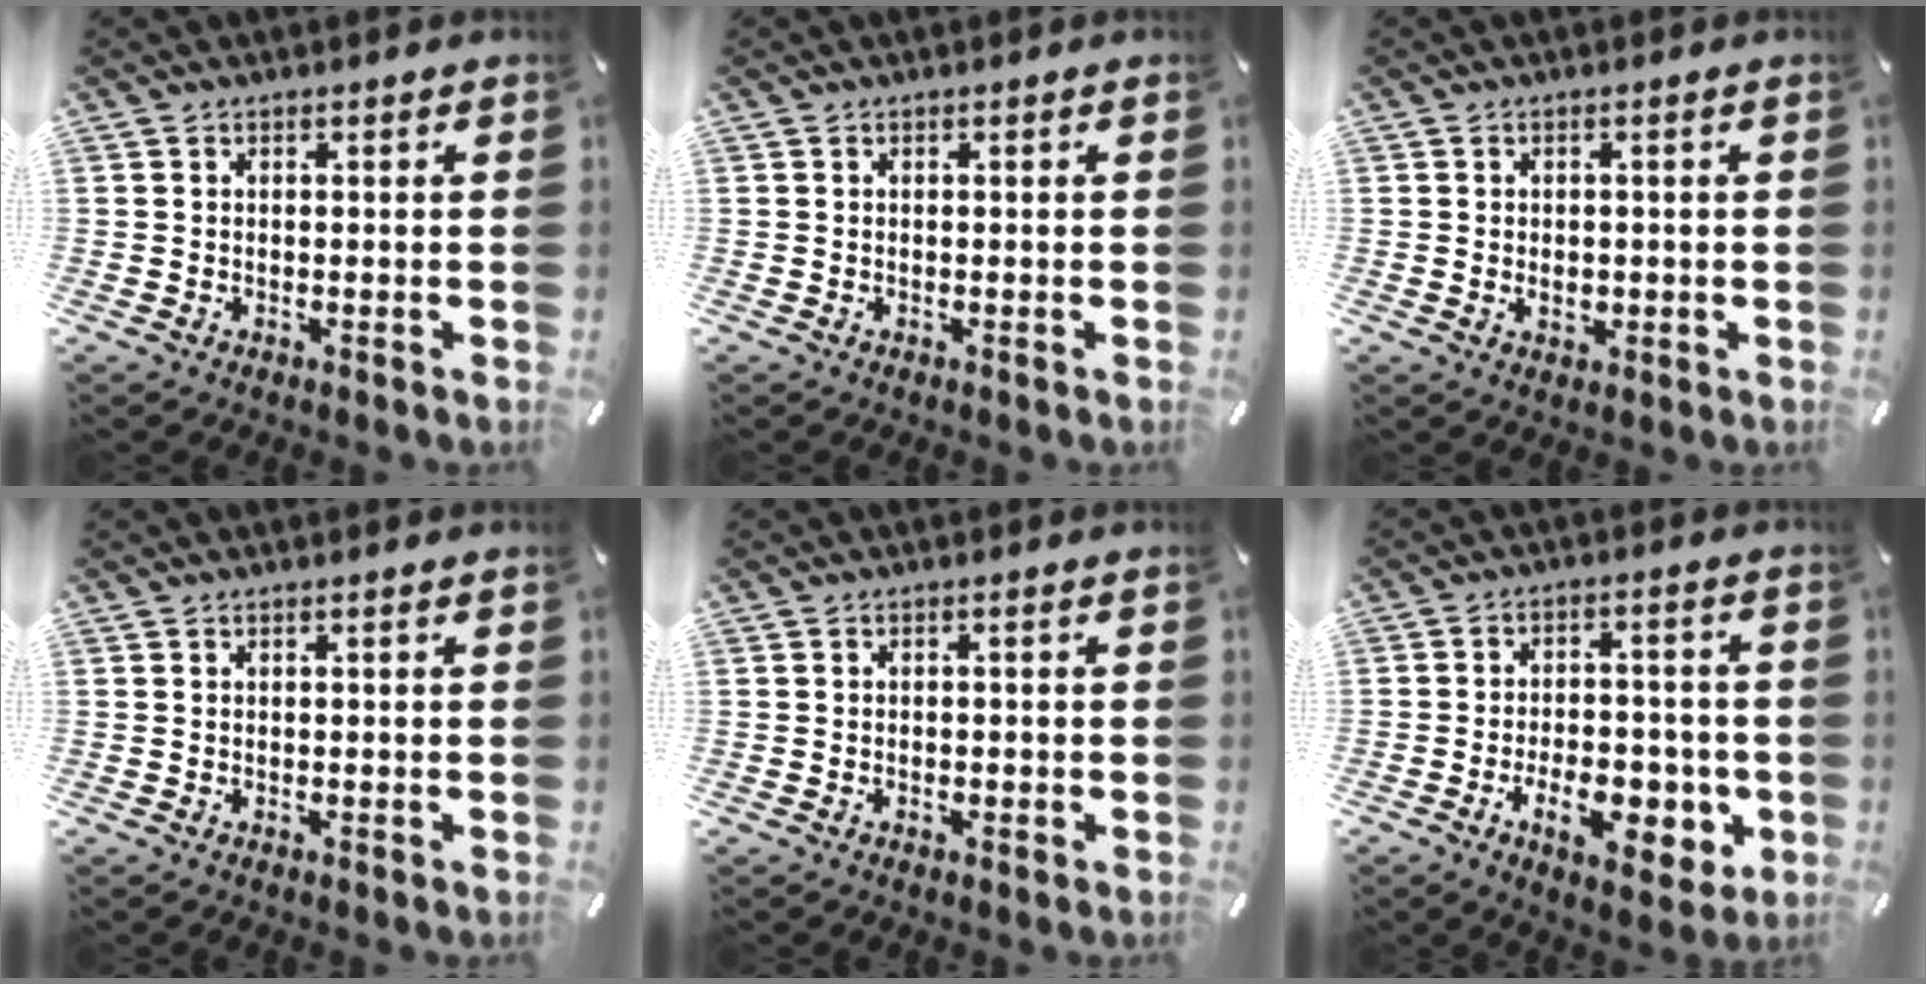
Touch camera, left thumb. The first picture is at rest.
{"total": 0.0}
{"total": 2.0, "force": [-0.2, 1.5, 1.3], "torque": [-0.018, 0.001, -0.005]}
{"total": 0.0}
{"total": 0.9, "force": [-0.3, 0.4, 0.8], "torque": [-0.014, -0.001, -0.006]}
{"total": 12.9, "force": [-4.3, 6.9, 10.0], "torque": [-0.144, 0.009, -0.068]}